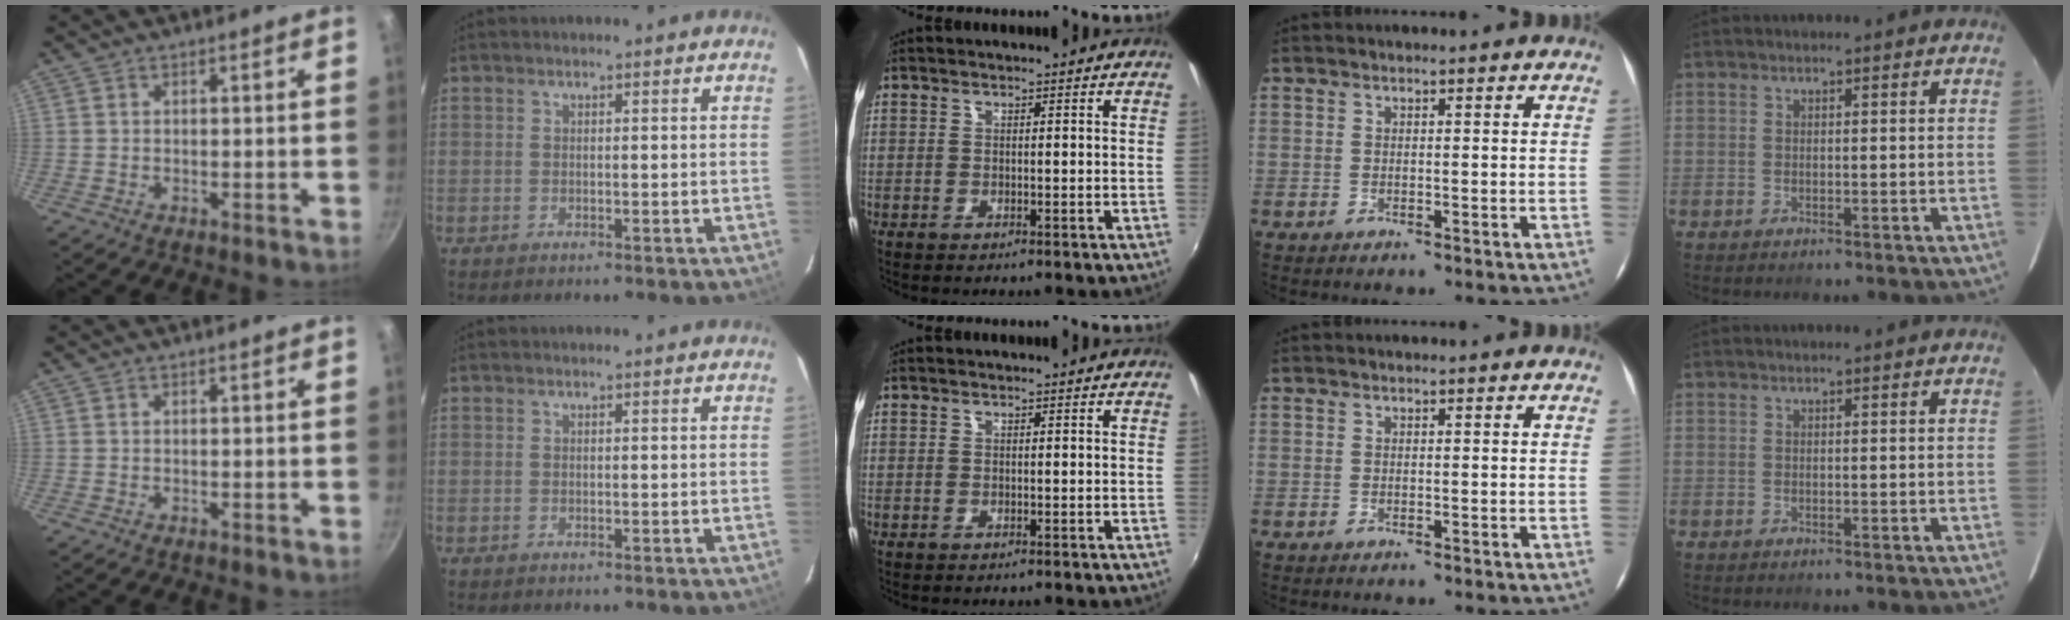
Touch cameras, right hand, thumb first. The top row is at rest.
{}